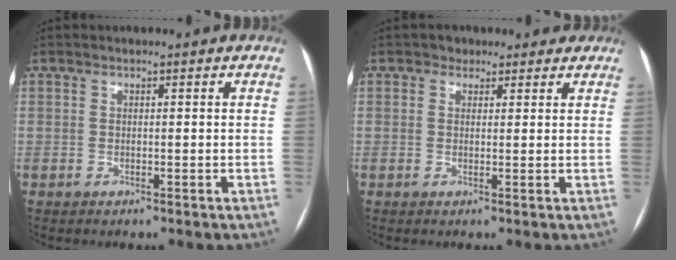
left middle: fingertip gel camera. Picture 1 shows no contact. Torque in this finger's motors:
{"motor_torque": [-0.22, 0.02, -0.03, -0.01]}